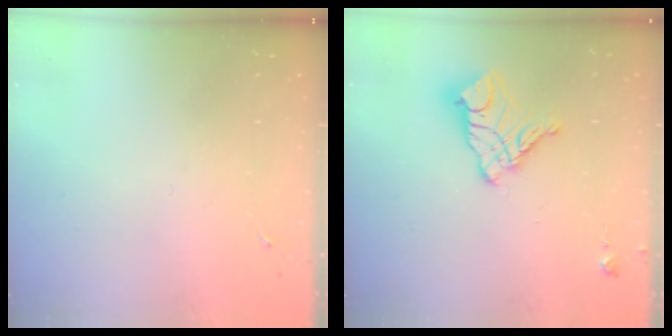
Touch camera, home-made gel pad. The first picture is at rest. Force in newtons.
{"total": 13.5, "press": 13.4, "slide": 1.3}